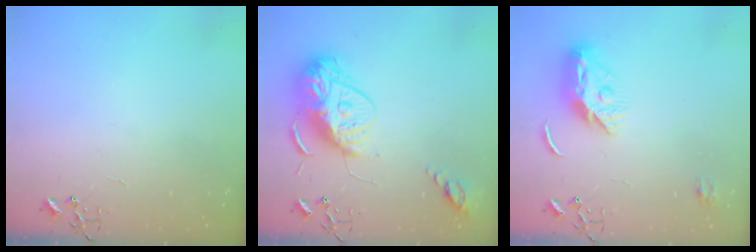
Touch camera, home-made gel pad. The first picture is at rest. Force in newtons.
{"total": 16.1, "press": 16.0, "slide": 1.6}
{"total": 11.3, "press": 11.3, "slide": 0.7}